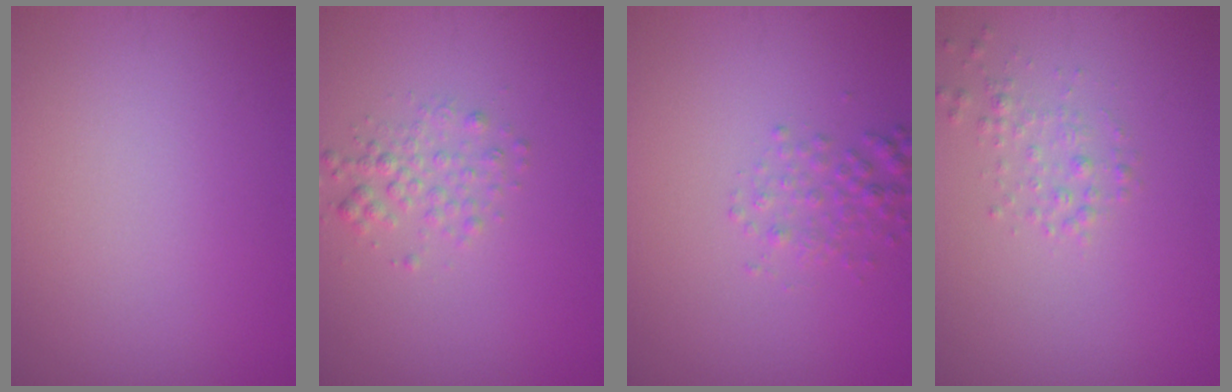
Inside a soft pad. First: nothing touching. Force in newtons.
{"total": 2.0, "press": 2.0, "slide": 0.1}
{"total": 1.7, "press": 1.7, "slide": 0.1}
{"total": 1.4, "press": 1.4, "slide": 0.1}